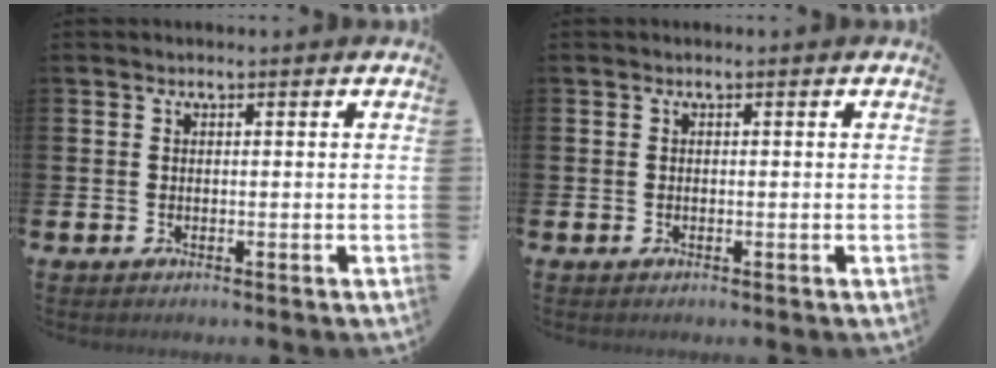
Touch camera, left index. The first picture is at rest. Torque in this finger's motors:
{"motor_torque": [0.03, 0.01, -0.04, -0.01]}